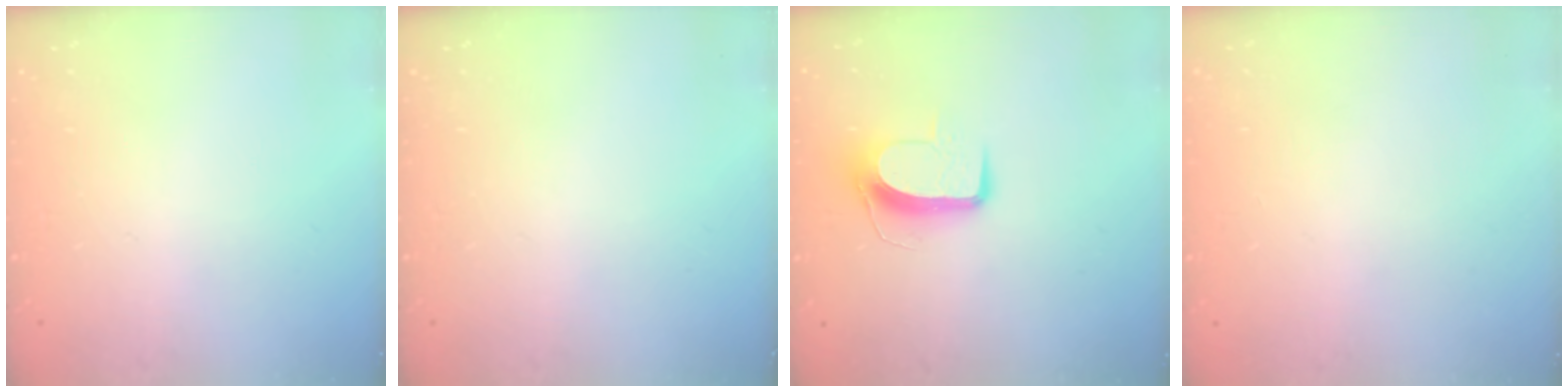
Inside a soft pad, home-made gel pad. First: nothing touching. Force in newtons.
{"total": 0.0}
{"total": 9.9, "press": 9.9, "slide": 0.3}
{"total": 0.0}